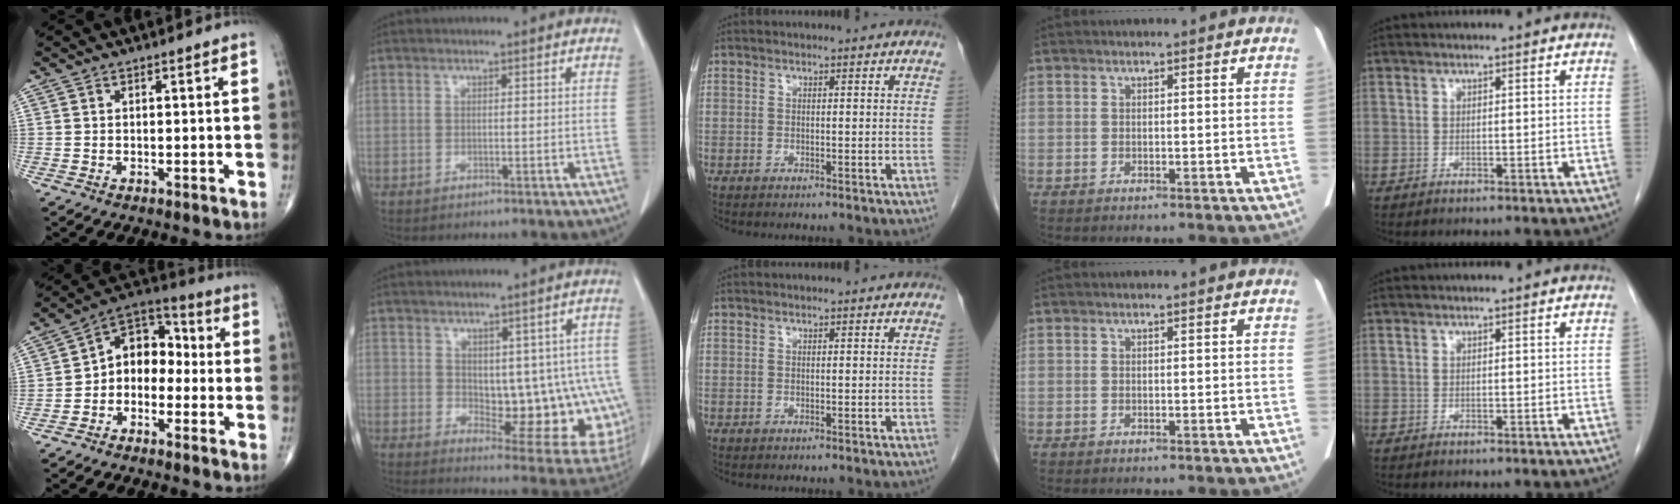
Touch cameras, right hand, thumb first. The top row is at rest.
{"thumb": {"total": 10.0, "force": [-1.5, 7.5, 6.5], "torque": [-0.065, 0.048, -0.047]}, "index": {"total": 14.0, "force": [-0.2, 6.9, 12.1], "torque": [-0.118, 0.004, 0.019]}}